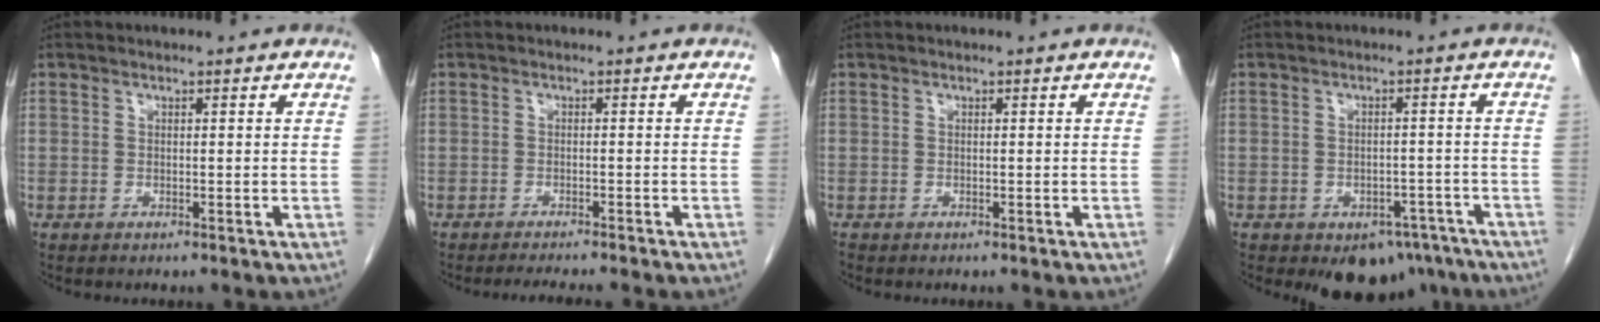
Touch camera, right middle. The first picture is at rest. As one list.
[{"total": 4.3, "force": [-3.9, -0.2, 1.9], "torque": [-0.017, -0.008, -0.055]}, {"total": 0.0}, {"total": 7.3, "force": [-5.2, 4.2, 3.0], "torque": [-0.017, 0.010, -0.064]}]